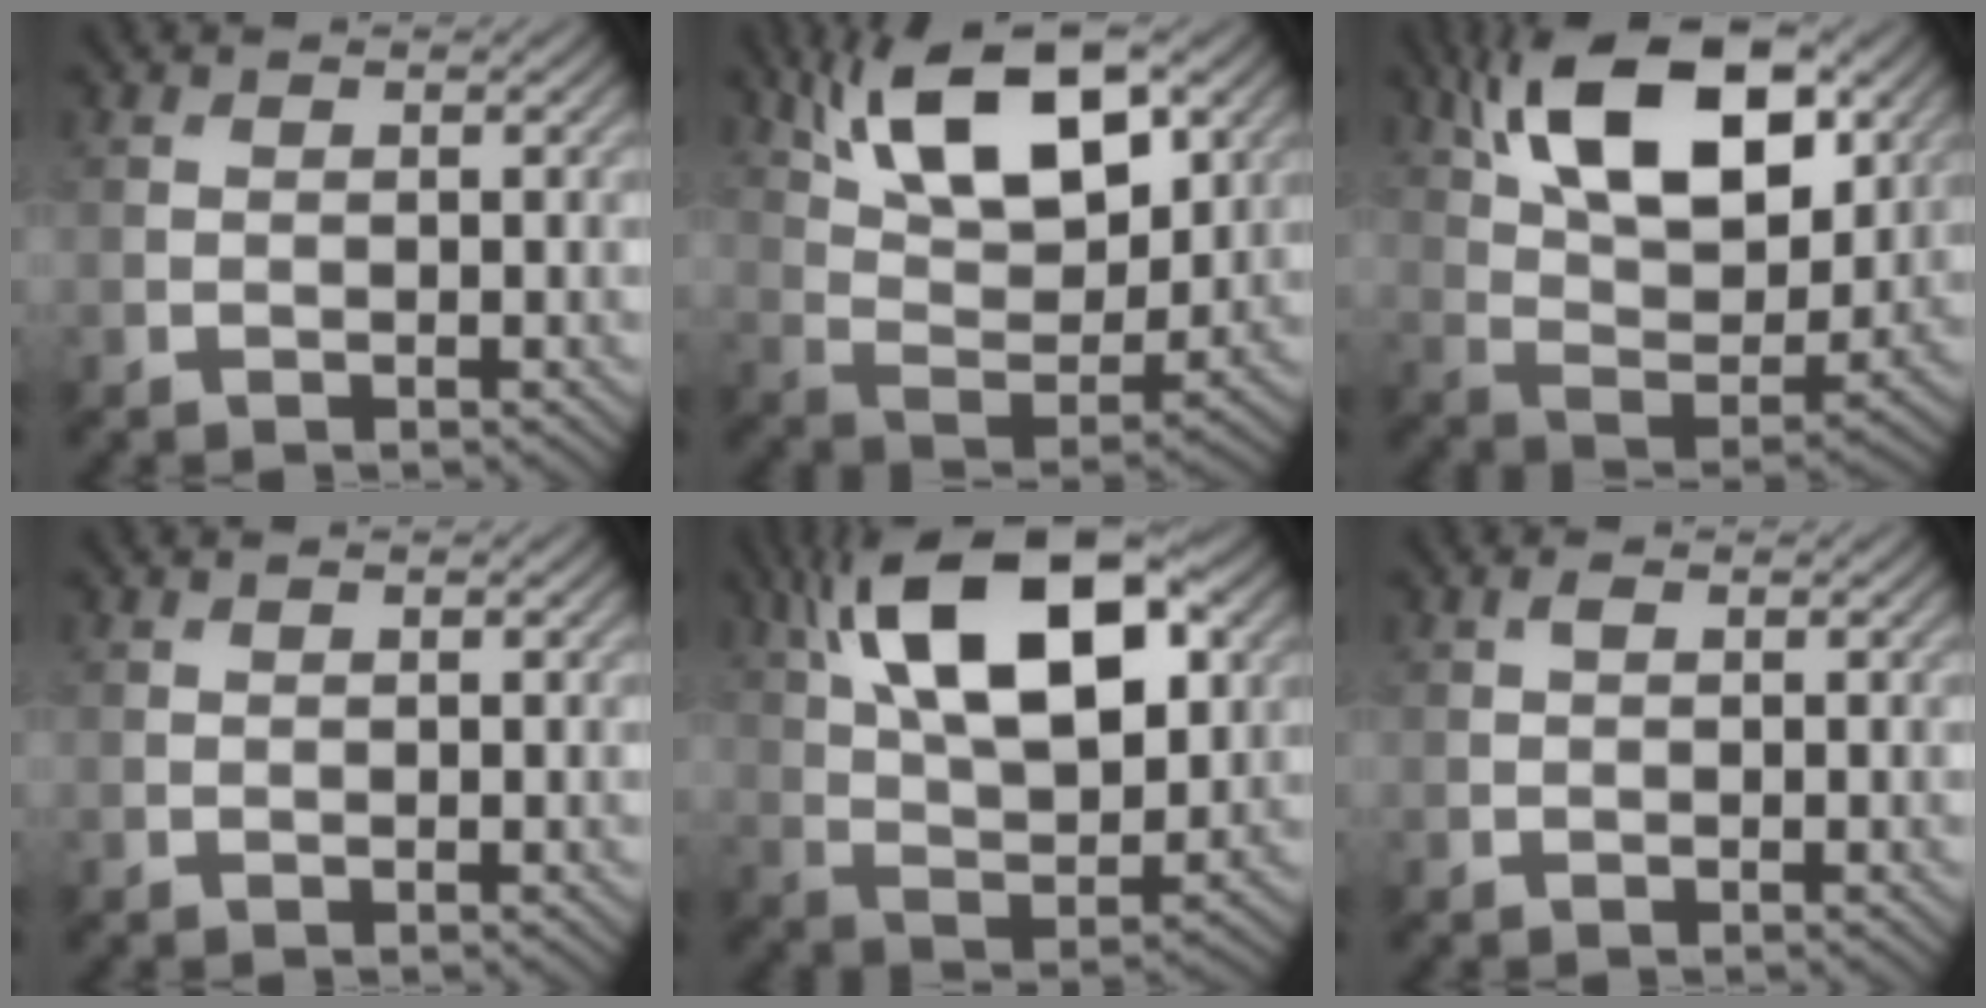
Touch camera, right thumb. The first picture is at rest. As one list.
[{"total": 14.4, "force": [7.7, 6.4, 10.4], "torque": [-0.195, 0.002, 0.126]}, {"total": 17.0, "force": [8.3, 8.1, 12.4], "torque": [-0.227, 0.010, 0.131]}, {"total": 0.0}, {"total": 17.9, "force": [7.5, 8.4, 13.9], "torque": [-0.265, 0.026, 0.113]}, {"total": 0.6, "force": [0.2, 0.2, 0.5], "torque": [-0.013, 0.003, 0.002]}]